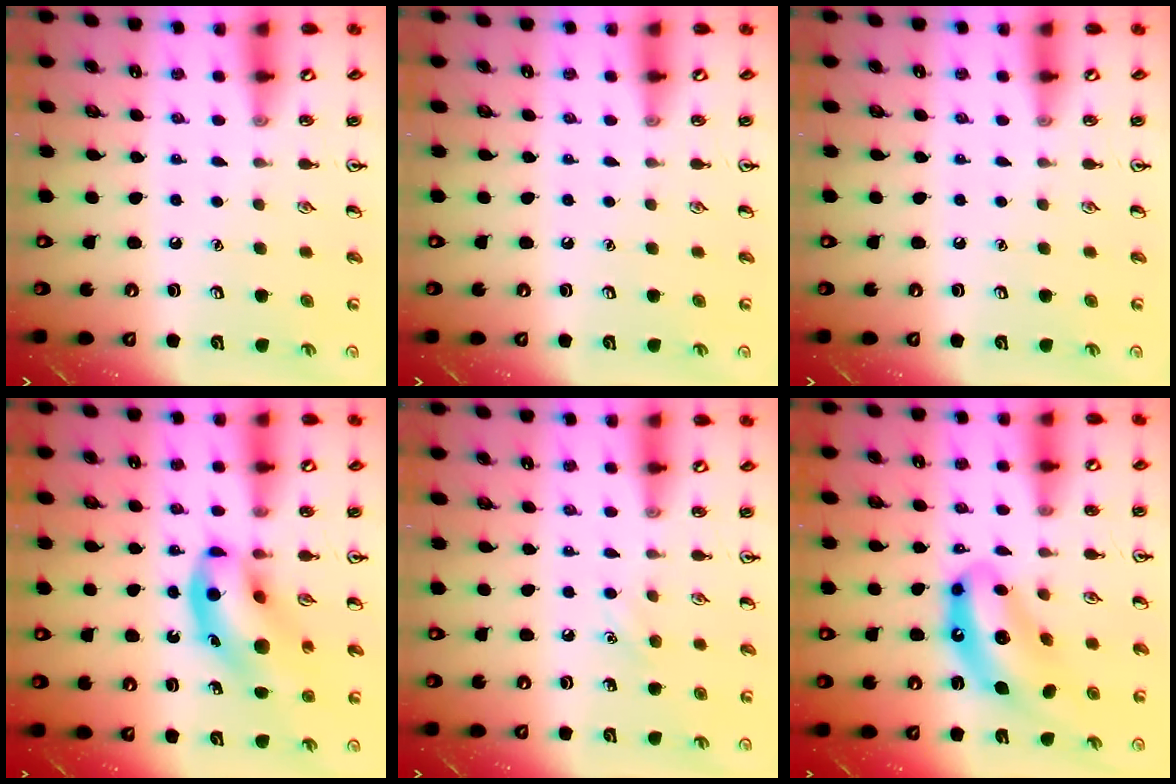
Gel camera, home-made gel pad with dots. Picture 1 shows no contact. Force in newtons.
{"total": 0.0}
{"total": 0.0}
{"total": 13.2, "press": 12.7, "slide": 3.7}
{"total": 5.9, "press": 5.6, "slide": 1.8}
{"total": 11.5, "press": 10.9, "slide": 3.8}